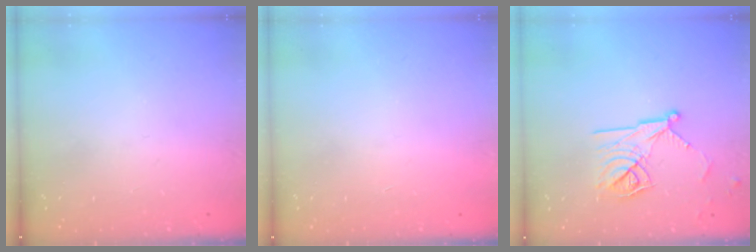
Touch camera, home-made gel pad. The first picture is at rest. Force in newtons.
{"total": 1.6, "press": 1.6, "slide": 0.1}
{"total": 13.5, "press": 13.5, "slide": 0.2}